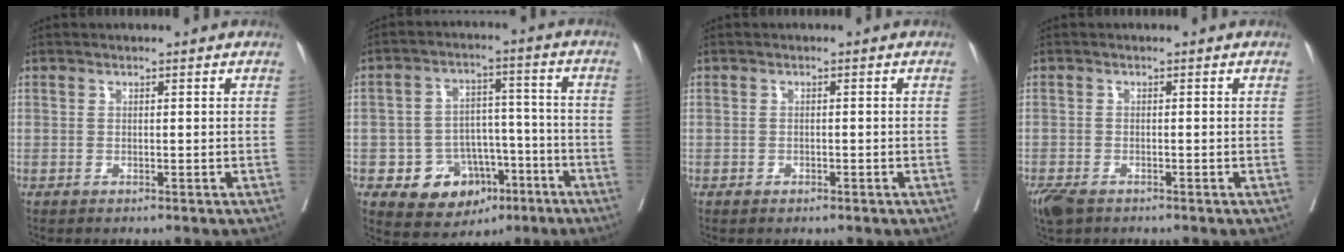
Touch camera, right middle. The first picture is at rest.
{"total": 10.2, "force": [-4.8, 7.9, 4.3], "torque": [-0.055, 0.031, -0.065]}
{"total": 0.9, "force": [-0.5, 0.6, 0.5], "torque": [-0.009, 0.001, -0.007]}
{"total": 4.5, "force": [-3.2, 2.1, 2.2], "torque": [-0.045, -0.009, -0.057]}